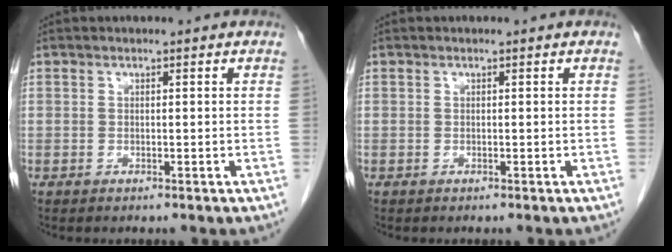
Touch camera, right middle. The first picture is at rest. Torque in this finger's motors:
{"motor_torque": [-0.13, -0.03, 0.04, 0.01]}